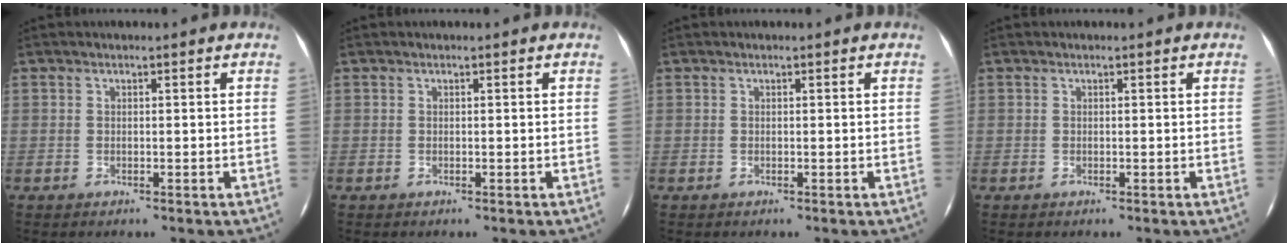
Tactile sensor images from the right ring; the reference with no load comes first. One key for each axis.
{"total": 0.0}
{"total": 0.0}
{"total": 0.0}